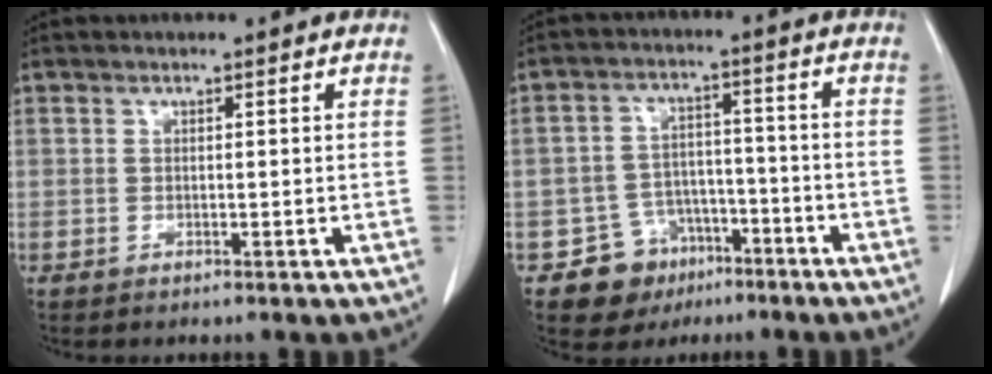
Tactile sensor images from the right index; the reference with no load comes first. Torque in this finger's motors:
{"motor_torque": [-0.94, -0.26, -0.98, -0.21]}